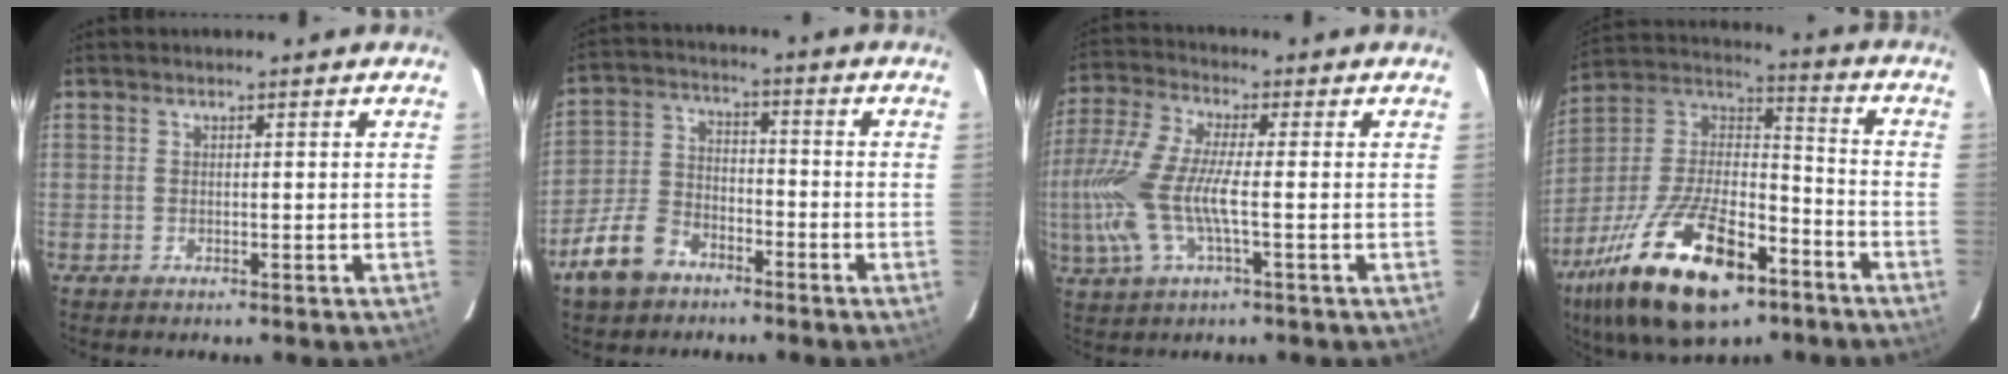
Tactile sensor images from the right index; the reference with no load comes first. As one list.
[{"total": 10.4, "force": [-6.7, 6.5, 4.6], "torque": [-0.117, 0.019, -0.119]}, {"total": 14.5, "force": [-2.6, 4.1, 13.7], "torque": [-0.292, -0.007, -0.051]}, {"total": 26.6, "force": [-15.0, 11.9, 18.5], "torque": [-0.367, -0.015, -0.252]}]